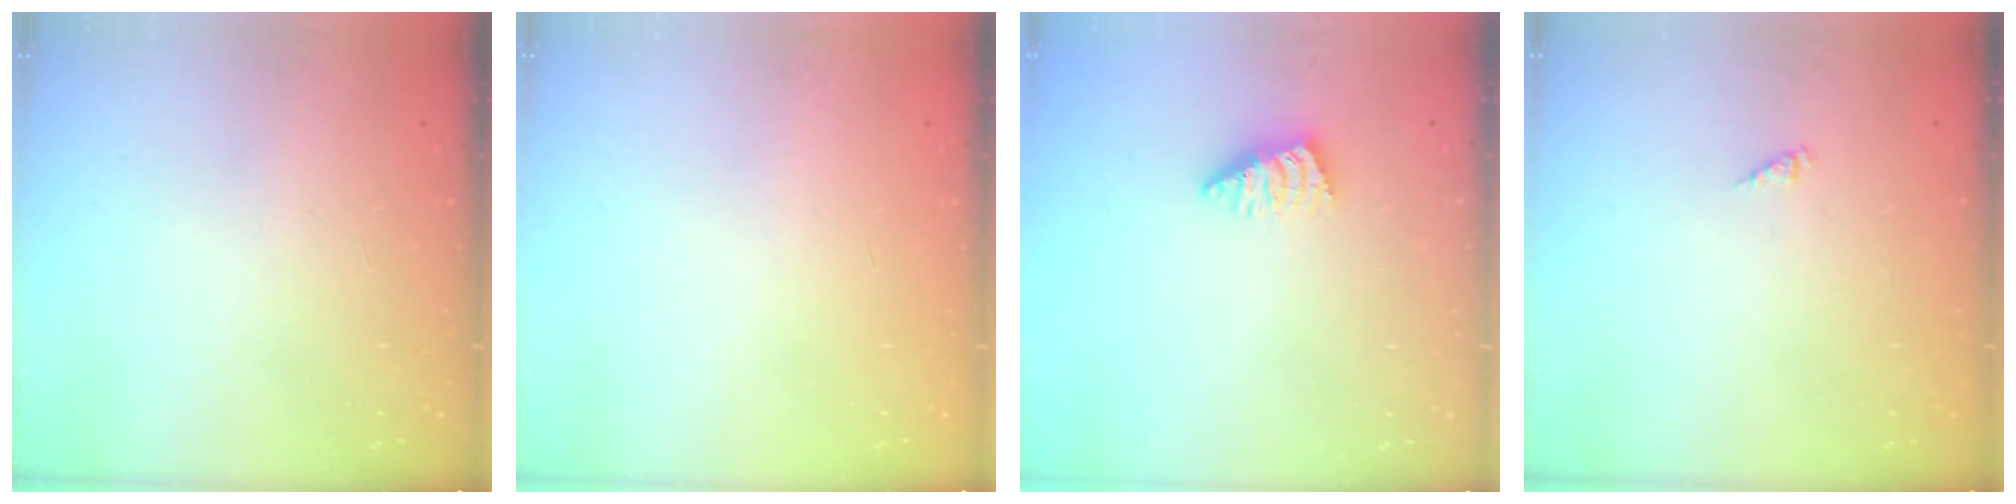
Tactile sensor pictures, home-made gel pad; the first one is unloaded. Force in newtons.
{"total": 0.0}
{"total": 2.4, "press": 2.3, "slide": 0.5}
{"total": 0.0}